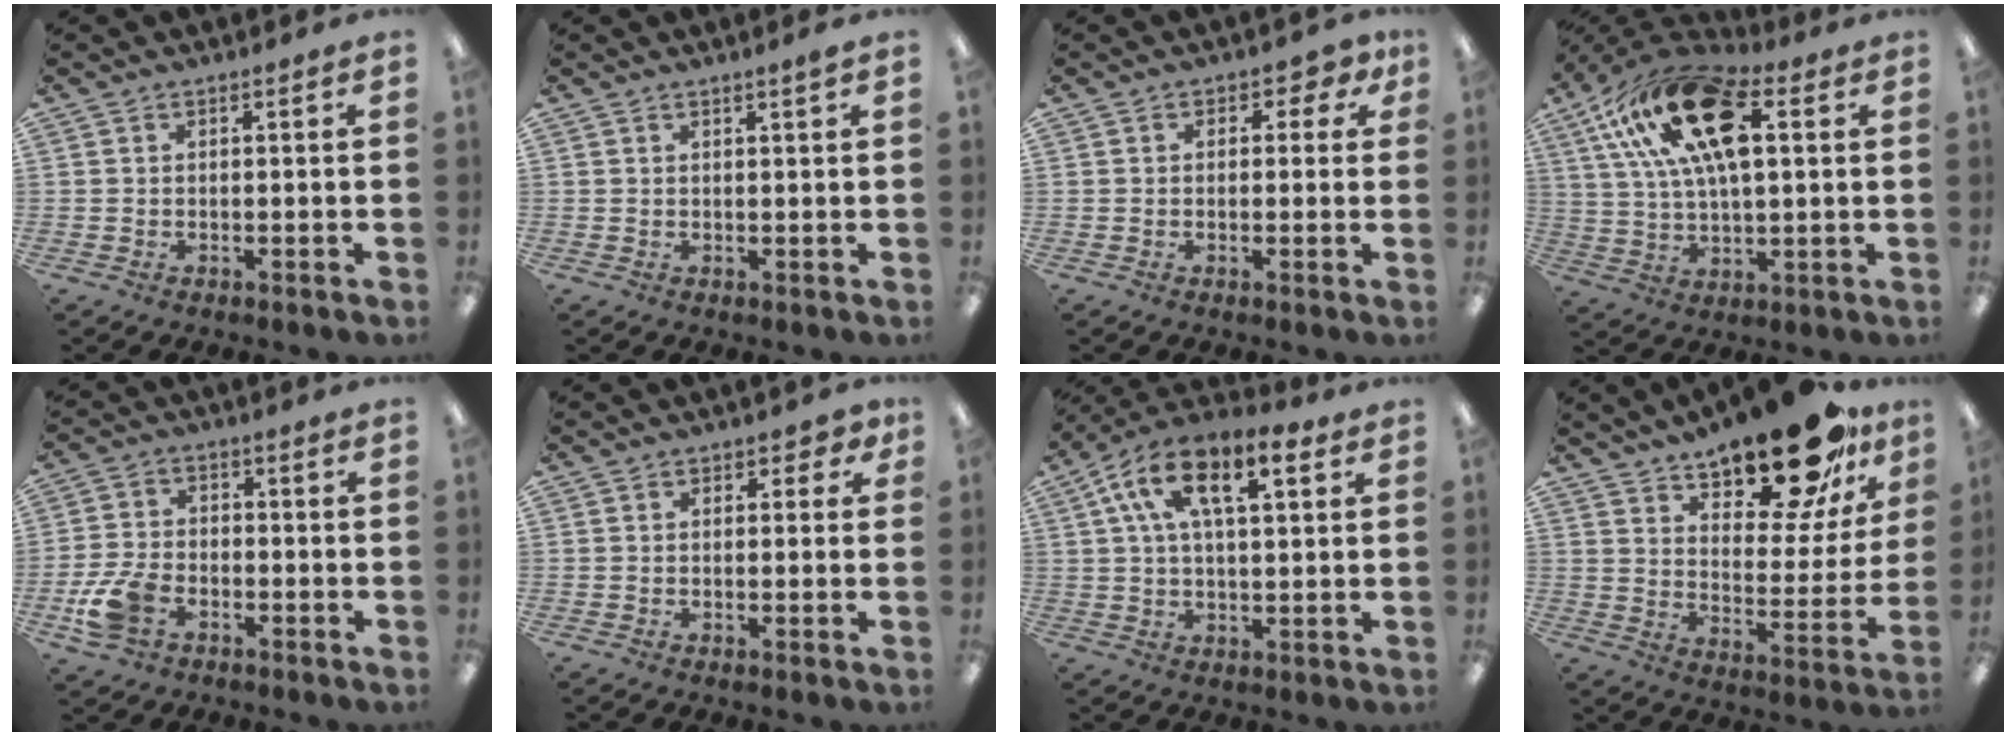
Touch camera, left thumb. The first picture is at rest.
{"total": 1.3, "force": [1.0, -0.1, 0.8], "torque": [-0.016, 0.000, 0.018]}
{"total": 2.7, "force": [0.7, 1.9, 1.7], "torque": [-0.011, -0.001, 0.008]}
{"total": 22.1, "force": [8.9, 10.9, 17.0], "torque": [-0.302, -0.011, 0.148]}
{"total": 8.7, "force": [-3.9, 5.6, 5.3], "torque": [-0.118, 0.013, -0.071]}
{"total": 2.4, "force": [0.8, 1.6, 1.6], "torque": [-0.016, 0.001, 0.011]}
{"total": 13.2, "force": [6.0, 6.1, 10.1], "torque": [-0.187, -0.004, 0.103]}
{"total": 22.0, "force": [17.2, 7.7, 11.4], "torque": [-0.165, -0.109, 0.288]}